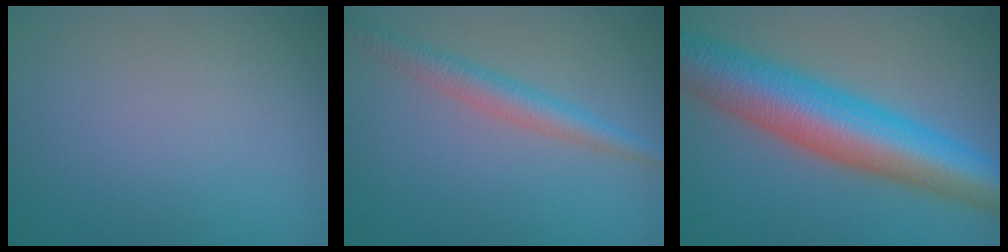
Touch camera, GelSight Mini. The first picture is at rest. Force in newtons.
{"total": 2.9, "press": 2.9, "slide": 0.1}
{"total": 11.0, "press": 11.0, "slide": 0.1}